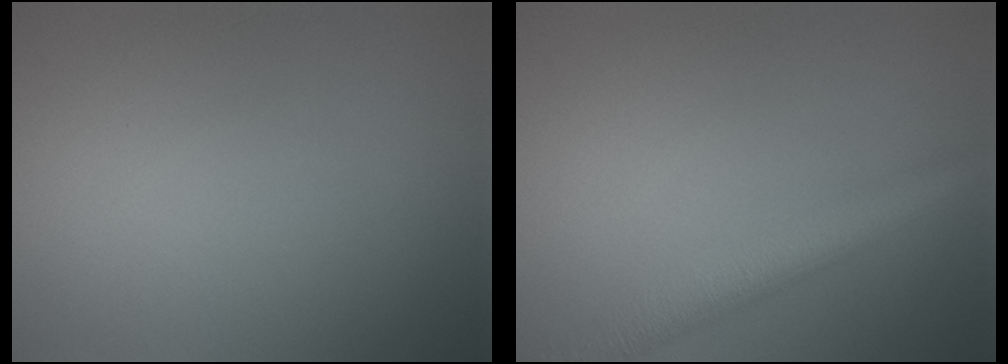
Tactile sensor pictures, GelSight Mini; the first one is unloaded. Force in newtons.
{"total": 5.0, "press": 5.0, "slide": 0.2}